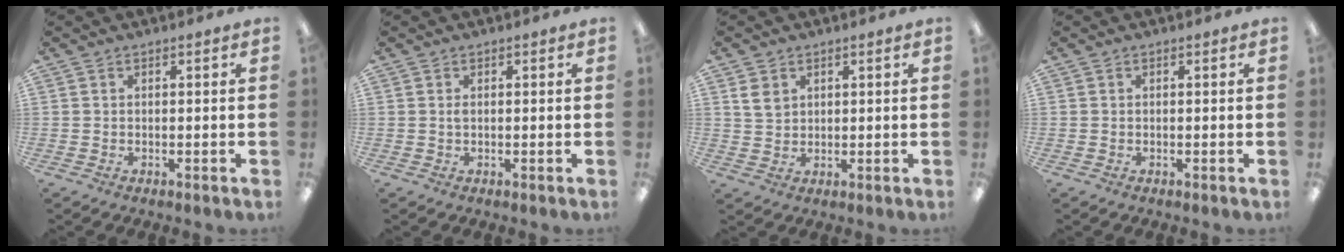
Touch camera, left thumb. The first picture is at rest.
{"total": 0.7, "force": [0.1, 0.4, 0.6], "torque": [-0.013, 0.003, 0.001]}
{"total": 4.0, "force": [1.9, 3.1, 1.7], "torque": [-0.032, 0.002, 0.034]}
{"total": 0.0}